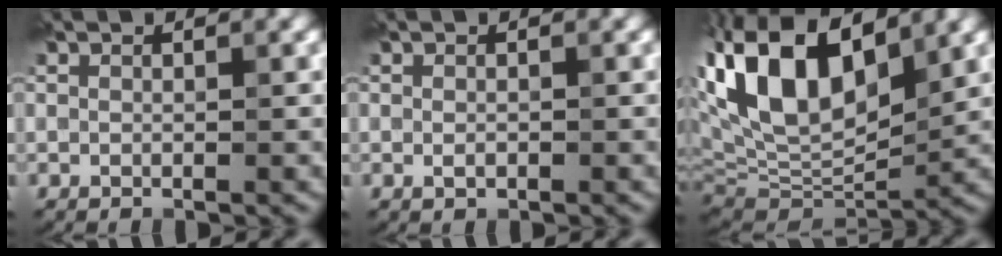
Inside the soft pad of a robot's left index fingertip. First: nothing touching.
{"total": 0.8, "force": [-0.2, 0.5, 0.6], "torque": [-0.009, -0.002, -0.002]}
{"total": 13.4, "force": [4.4, 7.0, 10.6], "torque": [-0.199, 0.022, 0.069]}